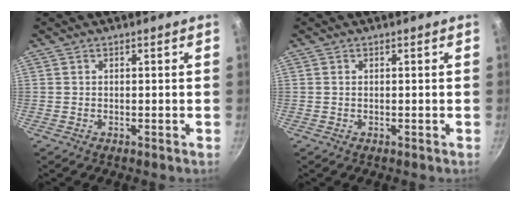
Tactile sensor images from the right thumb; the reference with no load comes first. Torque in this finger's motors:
{"motor_torque": [-0.35, 0.15, -0.16, 0.35, 0.01]}